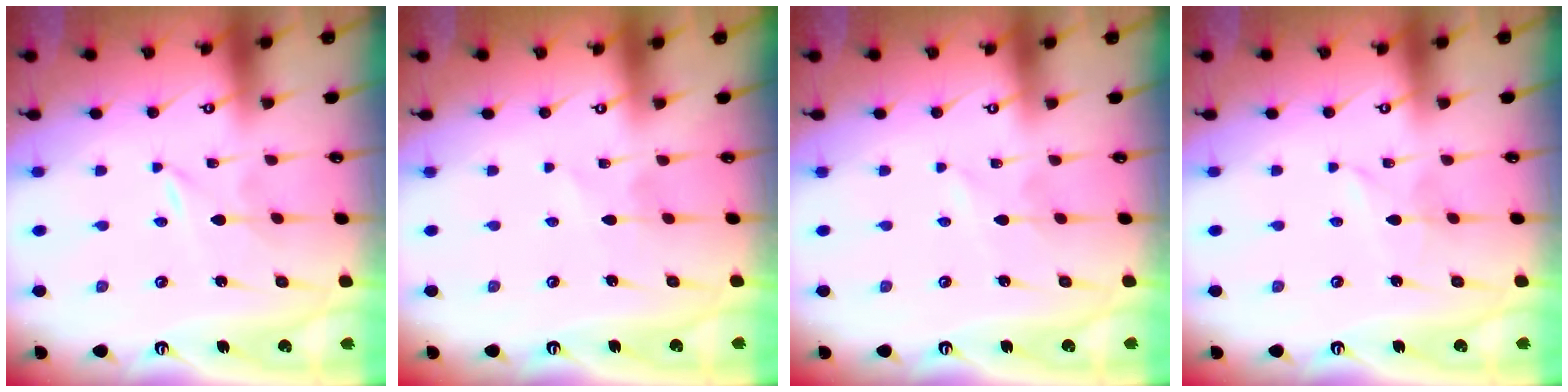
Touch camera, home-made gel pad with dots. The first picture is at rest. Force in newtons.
{"total": 1.2, "press": 1.1, "slide": 0.1}
{"total": 1.1, "press": 1.1, "slide": 0.2}
{"total": 1.5, "press": 1.4, "slide": 0.2}